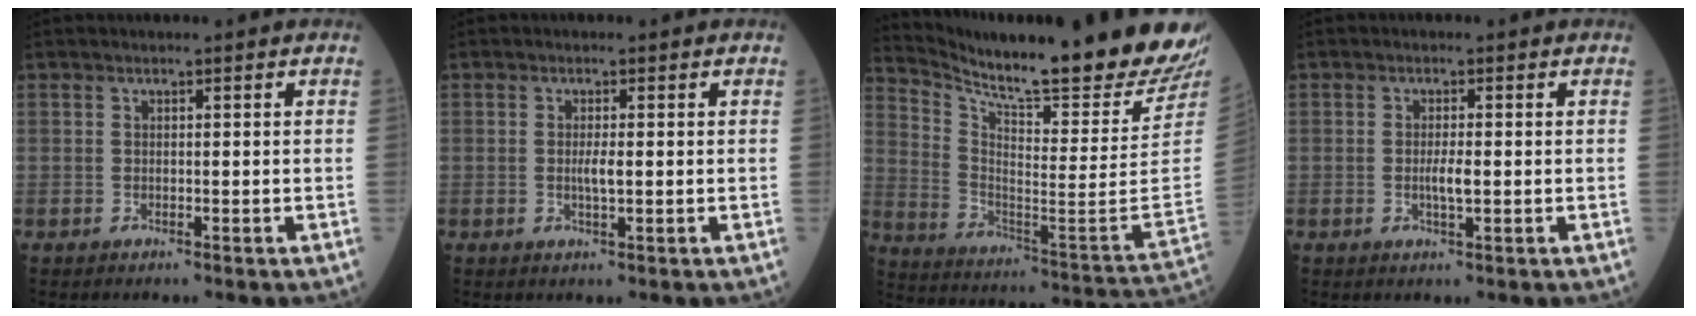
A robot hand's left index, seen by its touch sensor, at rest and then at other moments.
{"total": 1.9, "force": [-0.3, 0.2, 1.8], "torque": [-0.039, -0.005, -0.003]}
{"total": 25.6, "force": [22.9, -0.2, 11.6], "torque": [-0.207, -0.116, 0.328]}
{"total": 2.3, "force": [-0.5, 0.4, 2.3], "torque": [-0.046, -0.004, -0.007]}